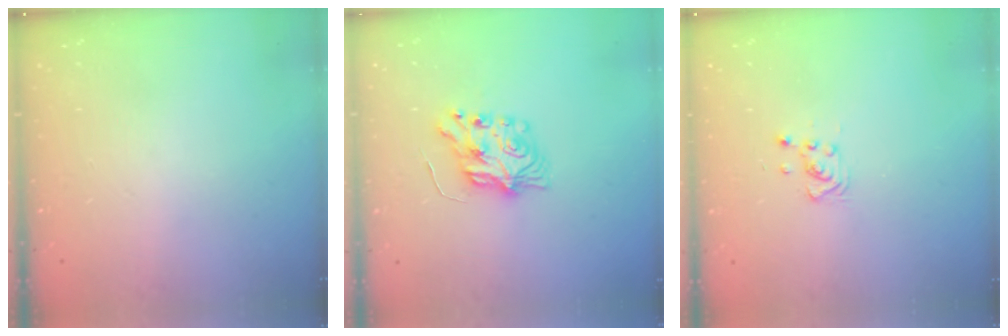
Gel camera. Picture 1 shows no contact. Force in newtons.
{"total": 7.3, "press": 7.3, "slide": 0.2}
{"total": 4.4, "press": 4.2, "slide": 1.1}